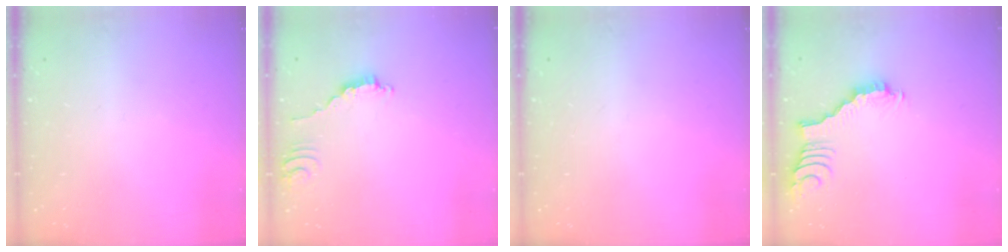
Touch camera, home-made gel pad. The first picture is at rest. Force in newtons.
{"total": 5.3, "press": 5.3, "slide": 0.3}
{"total": 0.0}
{"total": 2.5, "press": 2.4, "slide": 0.4}